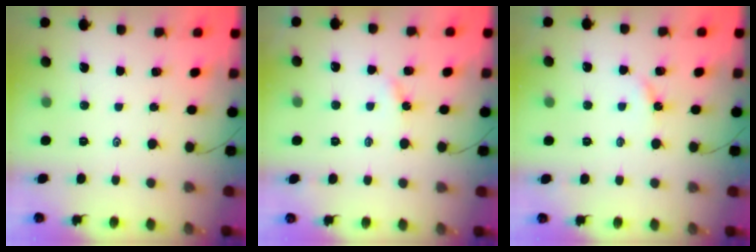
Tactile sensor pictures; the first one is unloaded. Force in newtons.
{"total": 3.4, "press": 3.4, "slide": 0.5}
{"total": 2.9, "press": 2.9, "slide": 0.3}